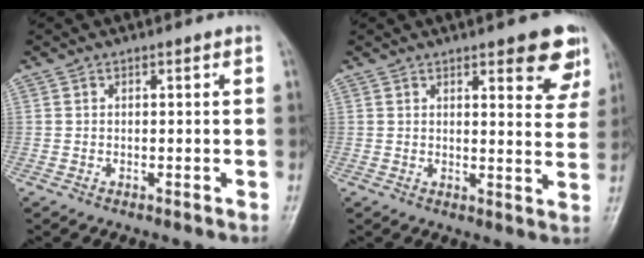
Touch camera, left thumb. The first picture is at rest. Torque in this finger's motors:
{"motor_torque": [0.23, 0.33, -0.10, -0.25, 0.04]}